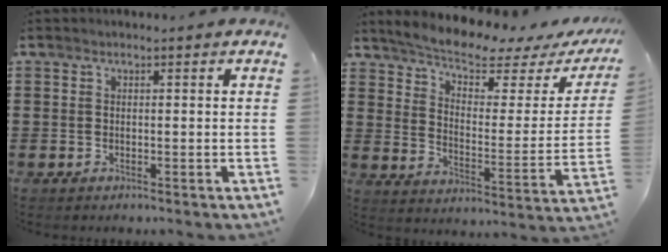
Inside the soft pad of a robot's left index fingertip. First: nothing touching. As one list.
[{"total": 5.8, "force": [5.2, 0.8, 2.4], "torque": [-0.068, -0.038, 0.082]}]